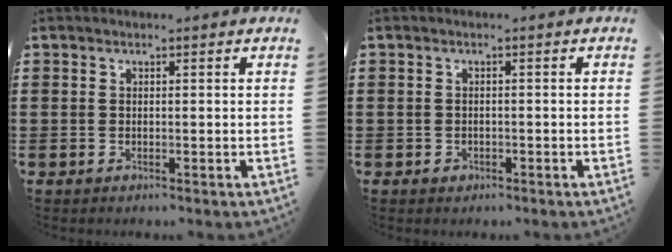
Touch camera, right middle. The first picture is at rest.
{"total": 0.6, "force": [-0.3, 0.5, 0.2], "torque": [-0.006, 0.000, -0.005]}